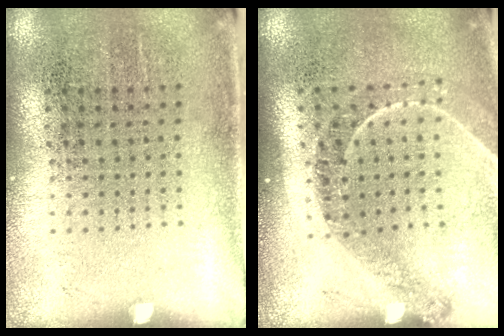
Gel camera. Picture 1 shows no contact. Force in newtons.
{"total": 1.2, "press": 1.2, "slide": 0.1}